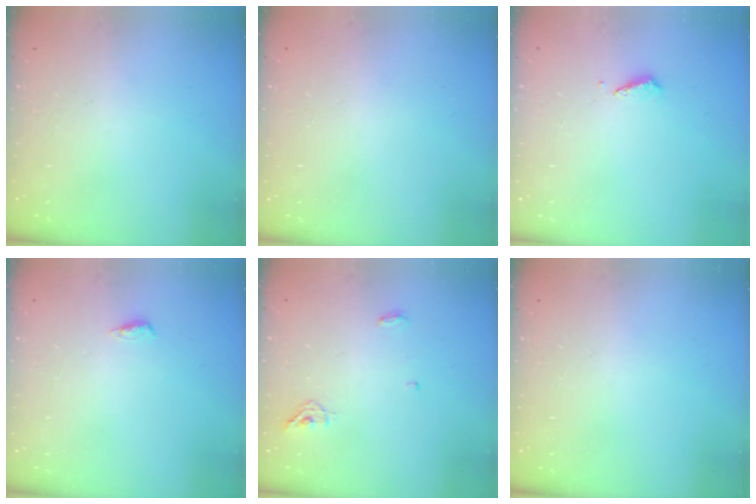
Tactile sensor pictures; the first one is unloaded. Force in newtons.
{"total": 0.9, "press": 0.9, "slide": 0.0}
{"total": 4.4, "press": 4.4, "slide": 0.5}
{"total": 3.4, "press": 3.0, "slide": 1.7}
{"total": 4.9, "press": 4.8, "slide": 1.0}
{"total": 0.0}